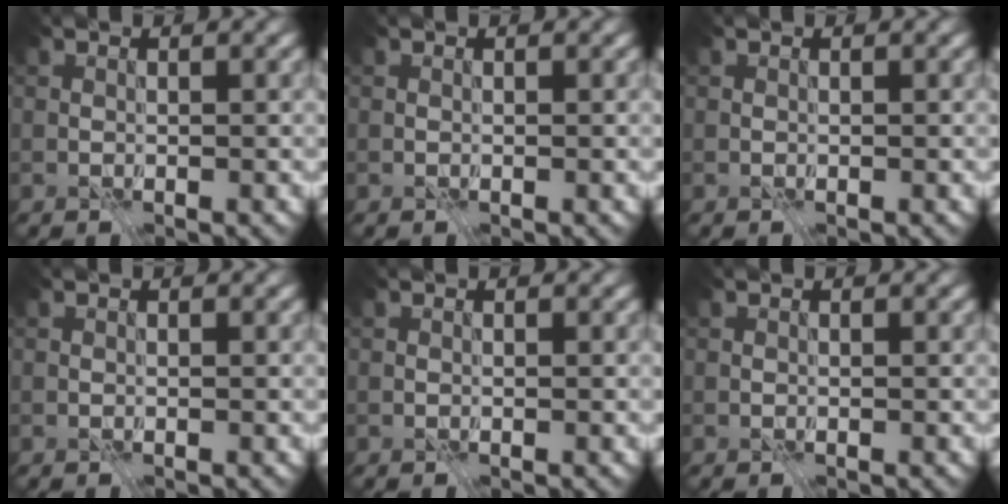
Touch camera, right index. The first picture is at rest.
{"total": 0.0}
{"total": 0.0}
{"total": 0.0}
{"total": 0.0}
{"total": 0.0}